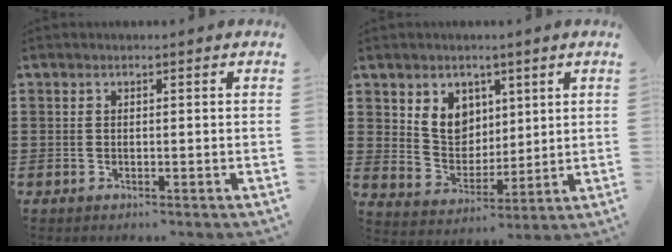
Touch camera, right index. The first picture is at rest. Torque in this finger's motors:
{"motor_torque": [0.17, 0.23, 0.21, 0.07]}